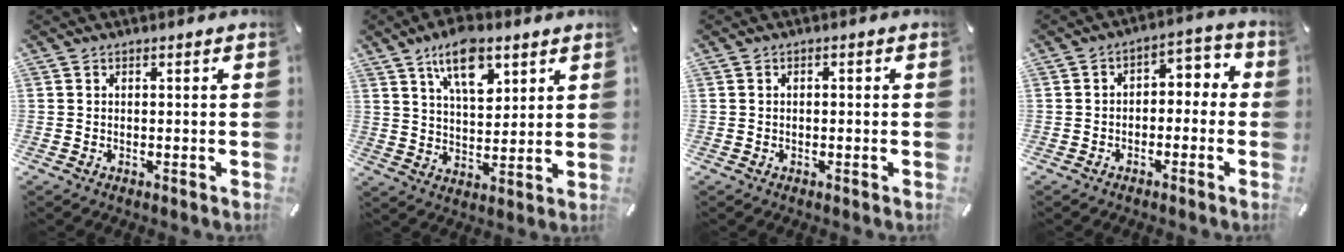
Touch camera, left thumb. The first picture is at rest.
{"total": 11.7, "force": [6.6, 6.0, 7.6], "torque": [-0.116, -0.022, 0.115]}
{"total": 0.8, "force": [-0.2, 0.4, 0.6], "torque": [-0.011, 0.001, -0.005]}
{"total": 4.1, "force": [-1.8, 3.1, 2.1], "torque": [-0.024, 0.011, -0.043]}